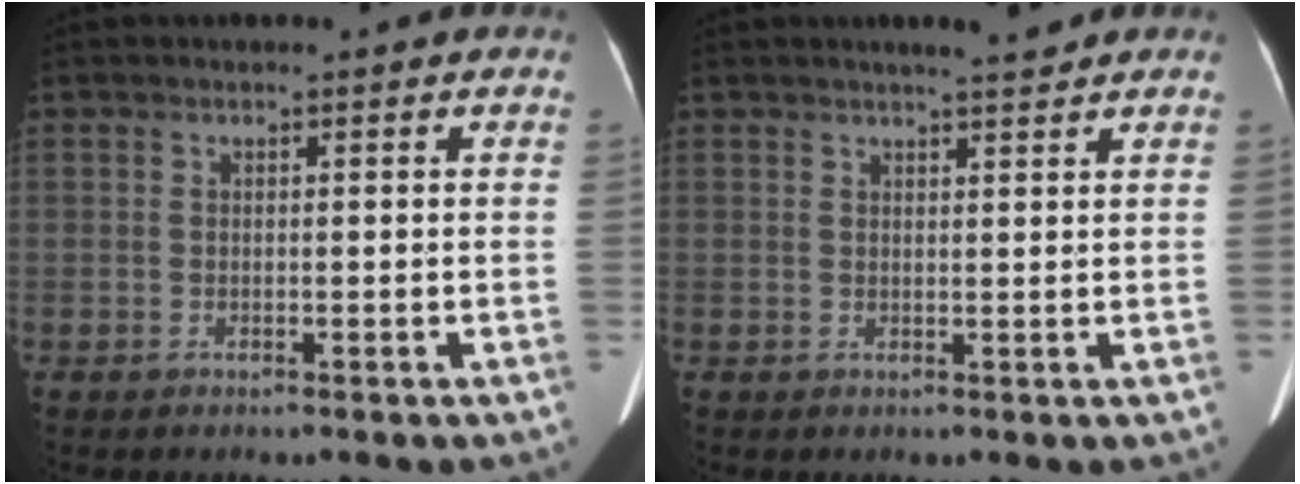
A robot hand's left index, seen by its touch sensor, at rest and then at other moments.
{"total": 2.9, "force": [2.5, 0.1, 1.4], "torque": [-0.021, 0.002, 0.037]}